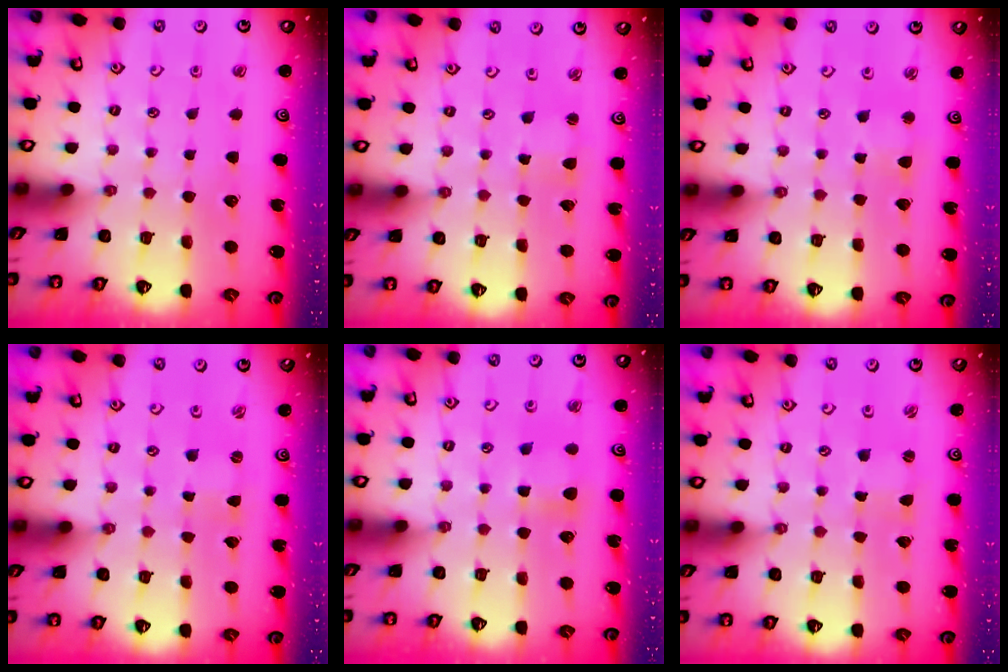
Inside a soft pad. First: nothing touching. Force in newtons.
{"total": 2.9, "press": 2.9, "slide": 0.3}
{"total": 2.7, "press": 2.7, "slide": 0.4}
{"total": 0.0}
{"total": 4.8, "press": 4.7, "slide": 0.5}
{"total": 0.0}